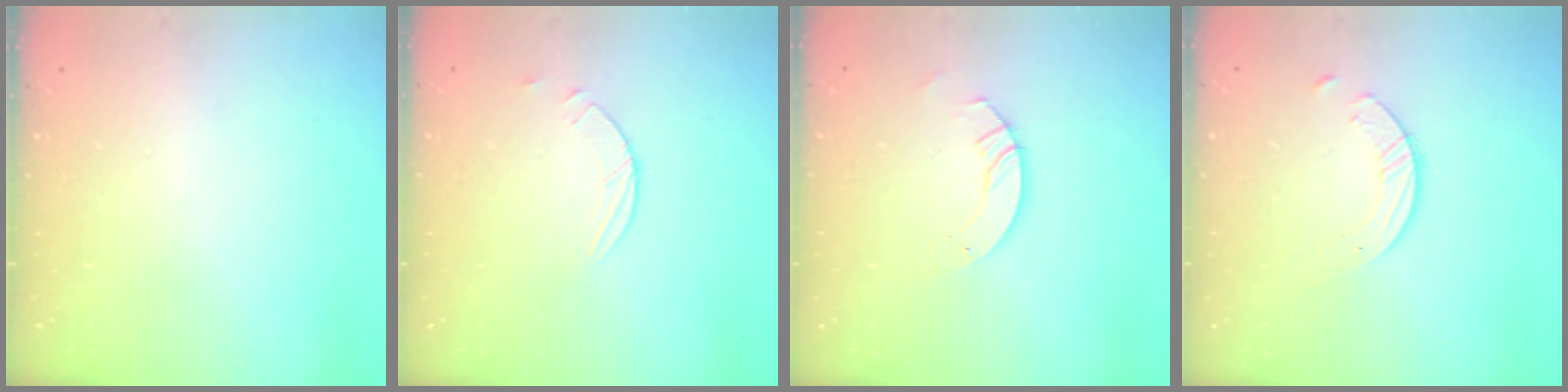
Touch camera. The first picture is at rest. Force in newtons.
{"total": 2.9, "press": 2.8, "slide": 0.3}
{"total": 3.3, "press": 3.3, "slide": 0.2}
{"total": 3.8, "press": 3.8, "slide": 0.4}